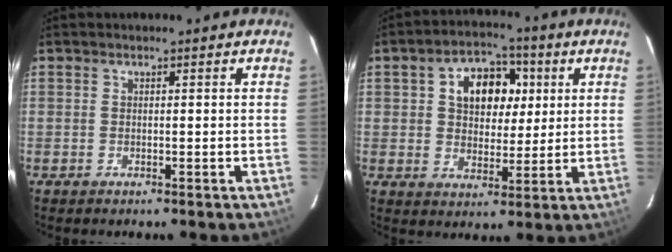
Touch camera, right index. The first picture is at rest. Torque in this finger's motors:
{"motor_torque": [0.23, 0.11, 0.12, 0.06]}